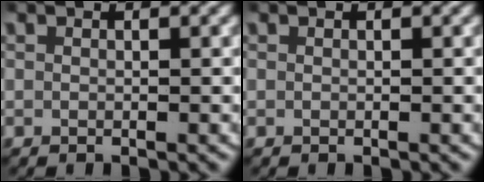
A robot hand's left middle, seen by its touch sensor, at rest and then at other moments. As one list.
[{"total": 0.0}]